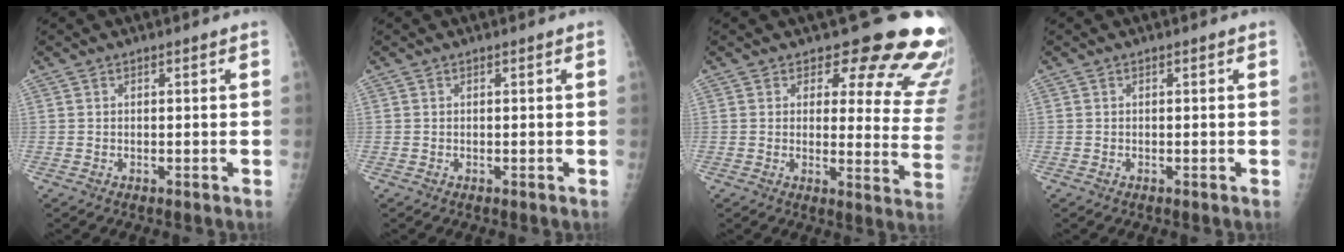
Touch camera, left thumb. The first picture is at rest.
{"total": 0.0}
{"total": 17.2, "force": [13.8, 6.7, 7.8], "torque": [-0.034, -0.107, 0.135]}
{"total": 0.0}